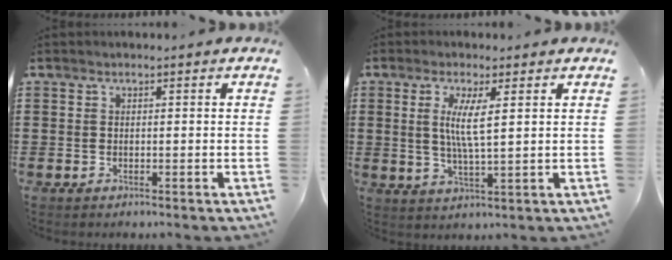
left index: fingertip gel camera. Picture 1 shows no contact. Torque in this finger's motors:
{"motor_torque": [1.14, 0.16, 0.43, 0.09]}